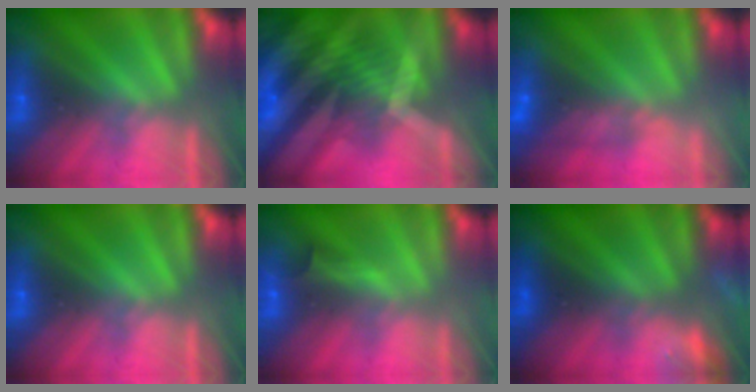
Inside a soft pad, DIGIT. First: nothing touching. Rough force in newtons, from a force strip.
{"total": 9.1}
{"total": 4.8}
{"total": 0.0}
{"total": 2.8}
{"total": 6.6}